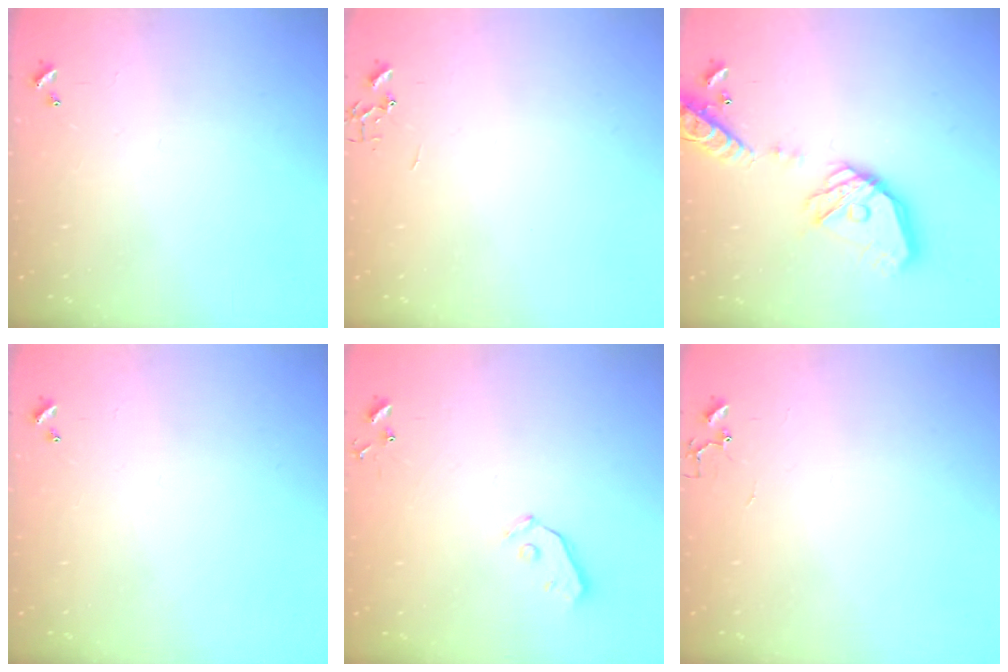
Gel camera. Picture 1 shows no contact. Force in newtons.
{"total": 0.0}
{"total": 18.9, "press": 18.8, "slide": 2.4}
{"total": 0.0}
{"total": 3.7, "press": 3.6, "slide": 0.8}
{"total": 3.8, "press": 3.7, "slide": 0.3}